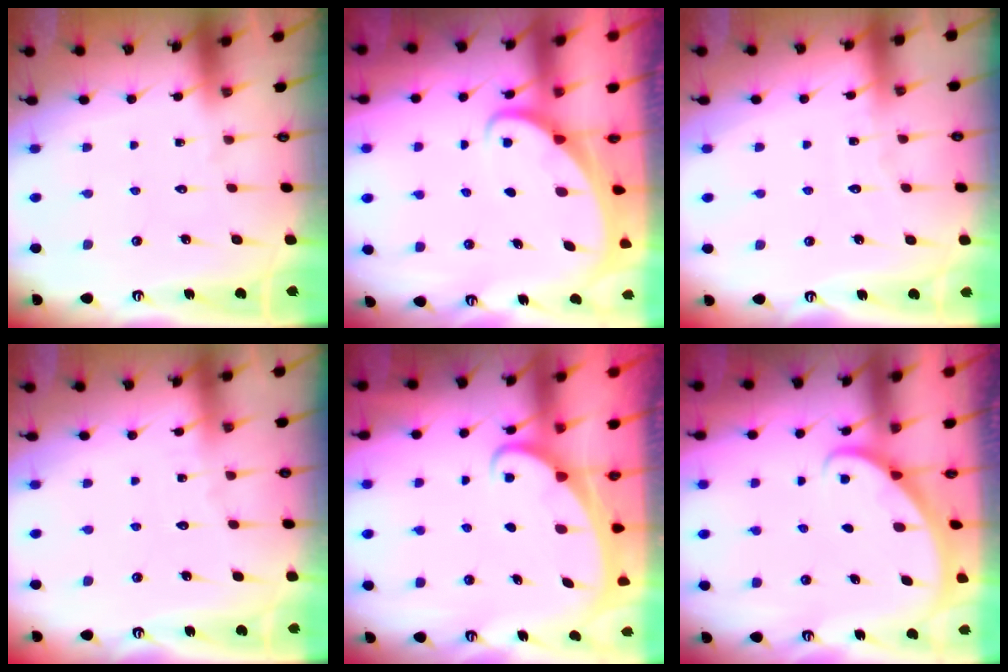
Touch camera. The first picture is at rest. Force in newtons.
{"total": 2.7, "press": 2.7, "slide": 0.4}
{"total": 4.3, "press": 4.3, "slide": 0.5}
{"total": 2.5, "press": 2.5, "slide": 0.3}
{"total": 1.9, "press": 1.9, "slide": 0.3}
{"total": 1.9, "press": 1.9, "slide": 0.1}